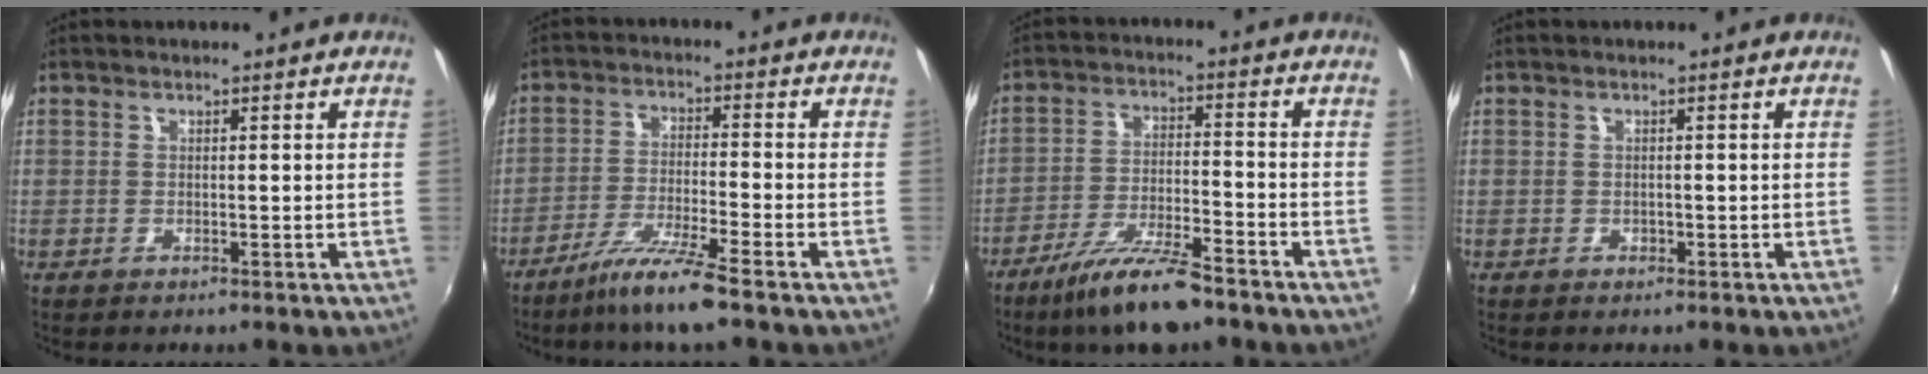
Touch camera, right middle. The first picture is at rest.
{"total": 8.2, "force": [-6.4, -1.0, 5.1], "torque": [-0.112, -0.012, -0.115]}
{"total": 11.6, "force": [-9.1, 2.0, 6.9], "torque": [-0.147, -0.018, -0.160]}
{"total": 0.6, "force": [-0.3, 0.5, 0.0], "torque": [0.001, -0.003, -0.004]}